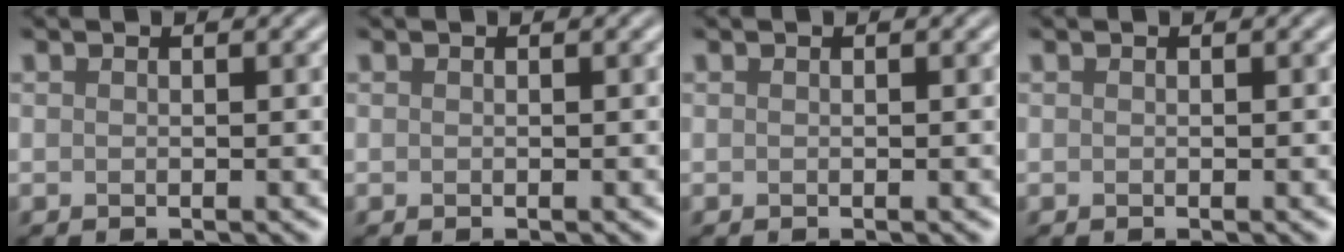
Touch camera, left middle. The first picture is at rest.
{"total": 0.0}
{"total": 0.0}
{"total": 0.0}